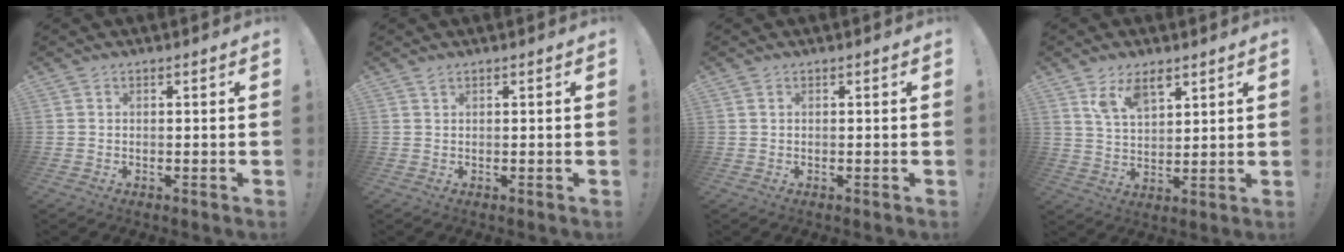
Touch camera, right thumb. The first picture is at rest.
{"total": 0.6, "force": [0.4, 0.0, 0.4], "torque": [-0.008, 0.001, 0.008]}
{"total": 0.6, "force": [0.3, 0.2, 0.4], "torque": [-0.016, 0.005, 0.008]}
{"total": 7.6, "force": [5.4, 3.6, 4.0], "torque": [-0.077, -0.021, 0.100]}